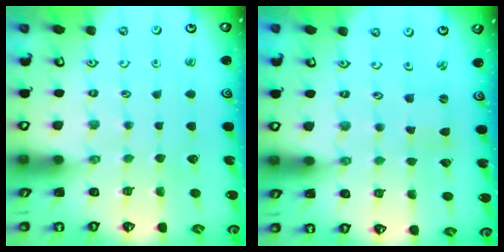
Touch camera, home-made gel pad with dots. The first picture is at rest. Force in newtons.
{"total": 0.0}